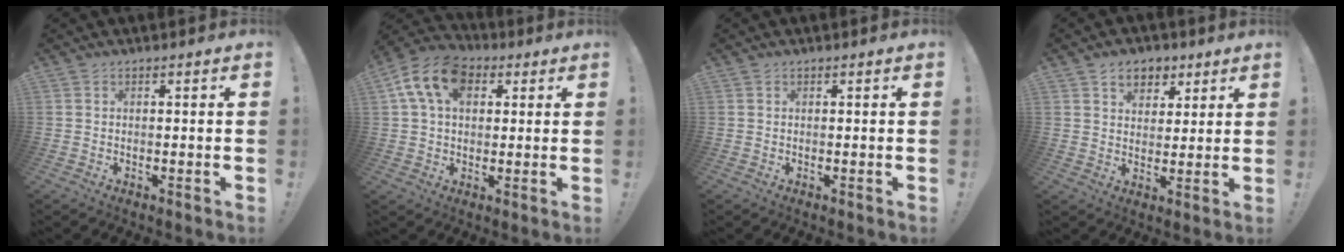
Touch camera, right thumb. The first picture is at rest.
{"total": 13.1, "force": [4.7, 8.8, 8.6], "torque": [-0.151, -0.002, 0.089]}
{"total": 0.0}
{"total": 7.6, "force": [4.2, 5.8, 2.4], "torque": [-0.024, -0.023, 0.078]}